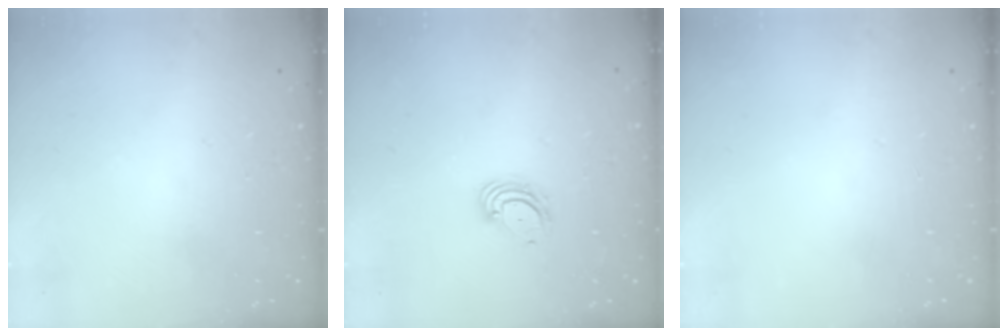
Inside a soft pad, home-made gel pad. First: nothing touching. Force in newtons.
{"total": 5.0, "press": 4.9, "slide": 0.4}
{"total": 0.0}